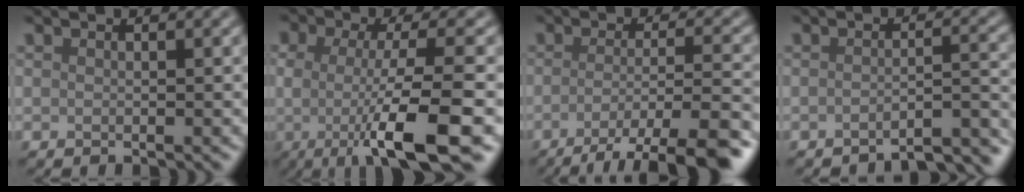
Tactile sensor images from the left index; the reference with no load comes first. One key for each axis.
{"total": 8.8, "fx": -1.8, "fy": 2.1, "fz": 8.3, "tx": -0.123, "ty": -0.010, "tz": -0.038}
{"total": 8.3, "fx": -4.5, "fy": 2.0, "fz": 6.7, "tx": -0.089, "ty": -0.002, "tz": -0.070}
{"total": 5.8, "fx": -5.4, "fy": 1.1, "fz": 2.0, "tx": -0.013, "ty": 0.005, "tz": -0.067}